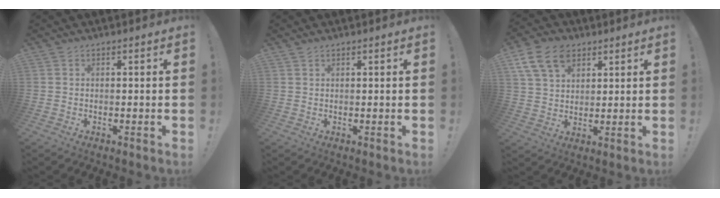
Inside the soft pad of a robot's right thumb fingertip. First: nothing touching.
{"total": 0.9, "force": [0.8, 0.3, 0.3], "torque": [-0.002, -0.002, 0.014]}
{"total": 12.6, "force": [6.8, 8.3, 6.5], "torque": [-0.104, -0.024, 0.131]}